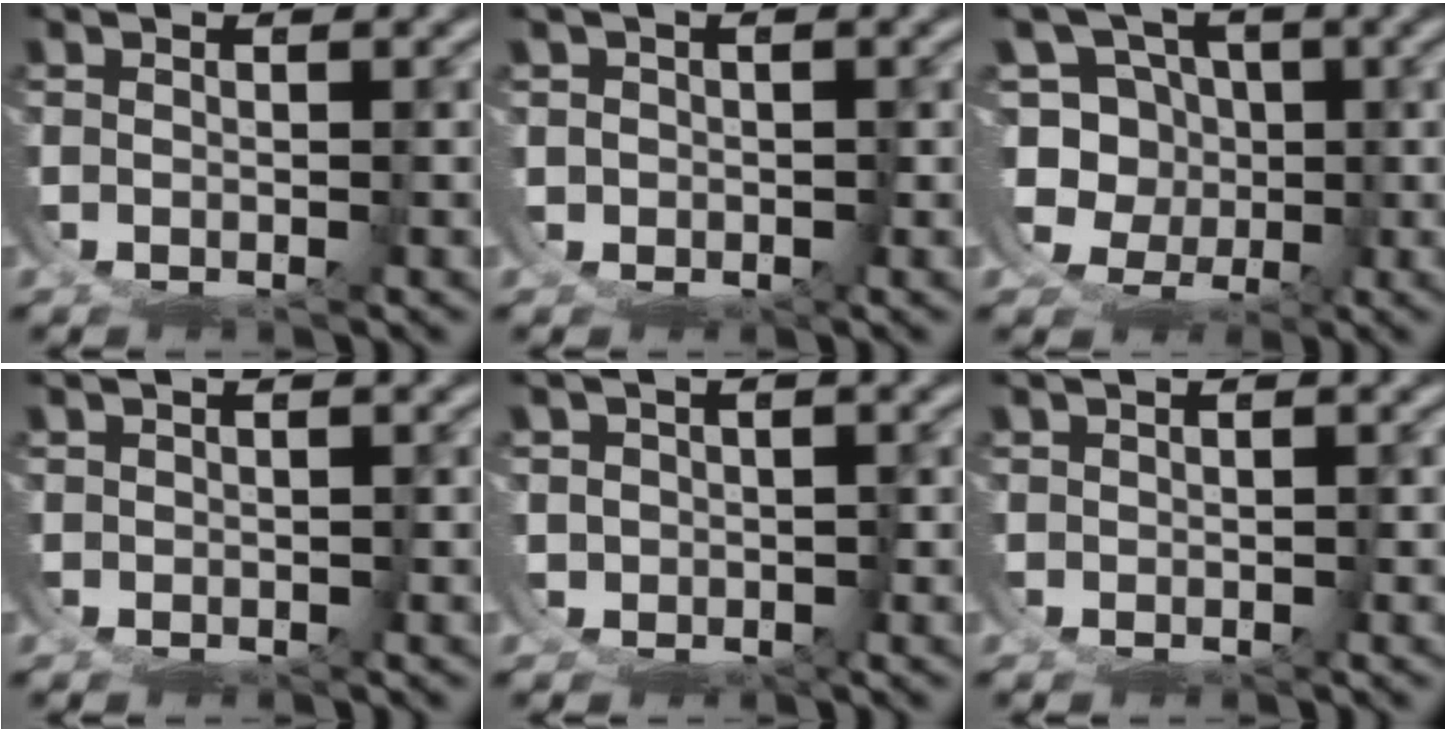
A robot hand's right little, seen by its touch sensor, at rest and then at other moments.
{"total": 5.4, "force": [-0.9, 5.0, 1.7], "torque": [-0.050, -0.022, -0.017]}
{"total": 13.6, "force": [-0.7, 11.9, 6.4], "torque": [-0.165, -0.060, -0.008]}
{"total": 1.3, "force": [0.2, 1.2, 0.4], "torque": [-0.023, -0.007, 0.004]}
{"total": 8.6, "force": [-1.1, 8.1, 2.8], "torque": [-0.085, -0.038, -0.019]}
{"total": 1.0, "force": [0.3, 0.9, 0.3], "torque": [-0.019, -0.006, 0.007]}